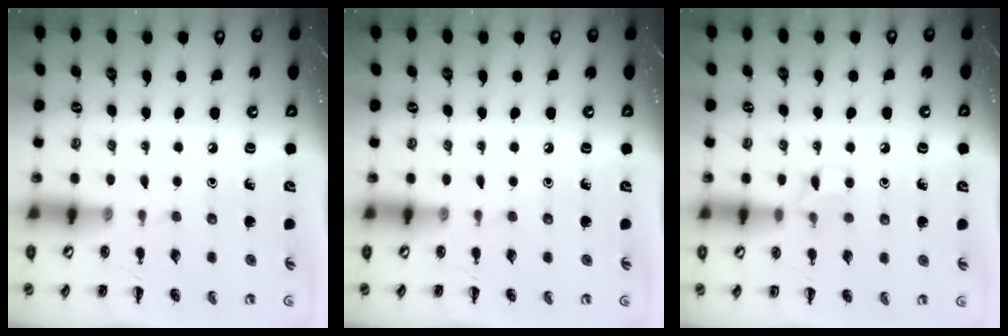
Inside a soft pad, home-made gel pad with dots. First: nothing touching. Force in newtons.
{"total": 0.0}
{"total": 5.0, "press": 4.7, "slide": 1.4}